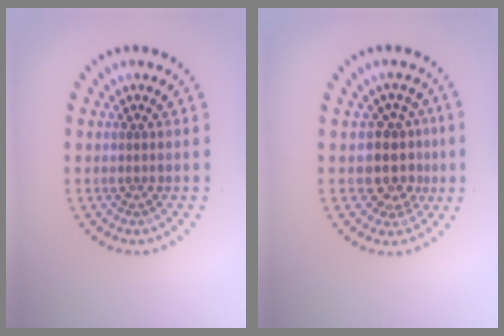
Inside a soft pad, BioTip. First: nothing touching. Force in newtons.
{"total": 3.5, "press": 2.9, "slide": 1.8}